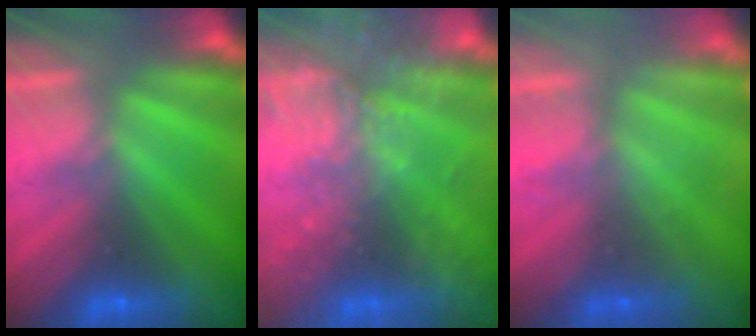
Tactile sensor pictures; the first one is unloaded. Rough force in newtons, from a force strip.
{"total": 8.4}
{"total": 2.3}